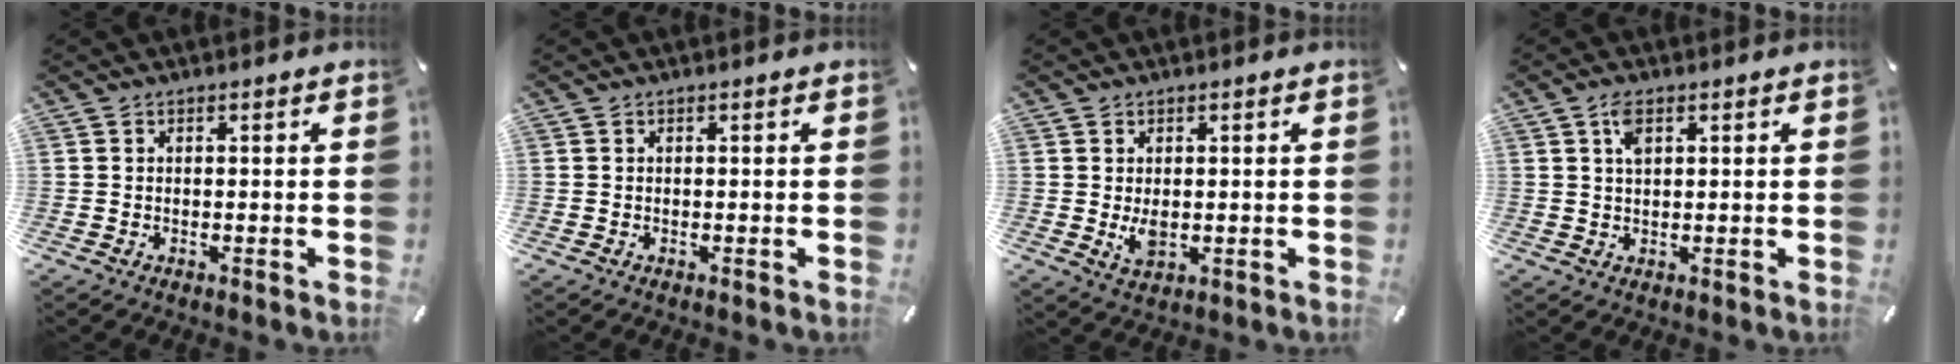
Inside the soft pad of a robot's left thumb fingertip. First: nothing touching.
{"total": 0.0}
{"total": 3.8, "force": [0.0, 2.5, 2.9], "torque": [-0.068, -0.008, -0.006]}
{"total": 3.3, "force": [1.4, 1.6, 2.5], "torque": [-0.048, 0.001, 0.023]}